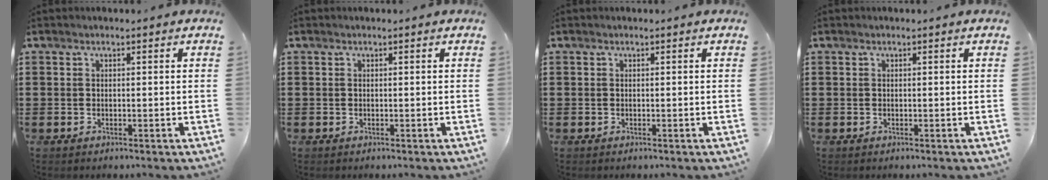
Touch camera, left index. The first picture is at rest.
{"total": 0.0}
{"total": 0.0}
{"total": 0.0}